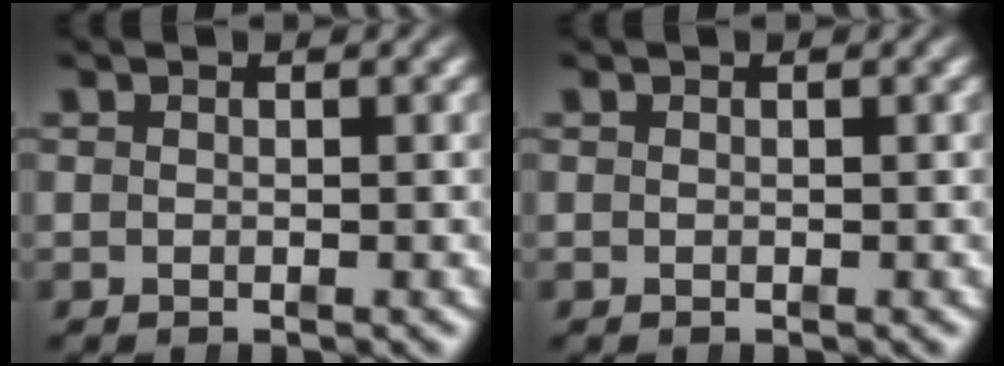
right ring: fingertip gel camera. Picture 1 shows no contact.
{"total": 0.0}